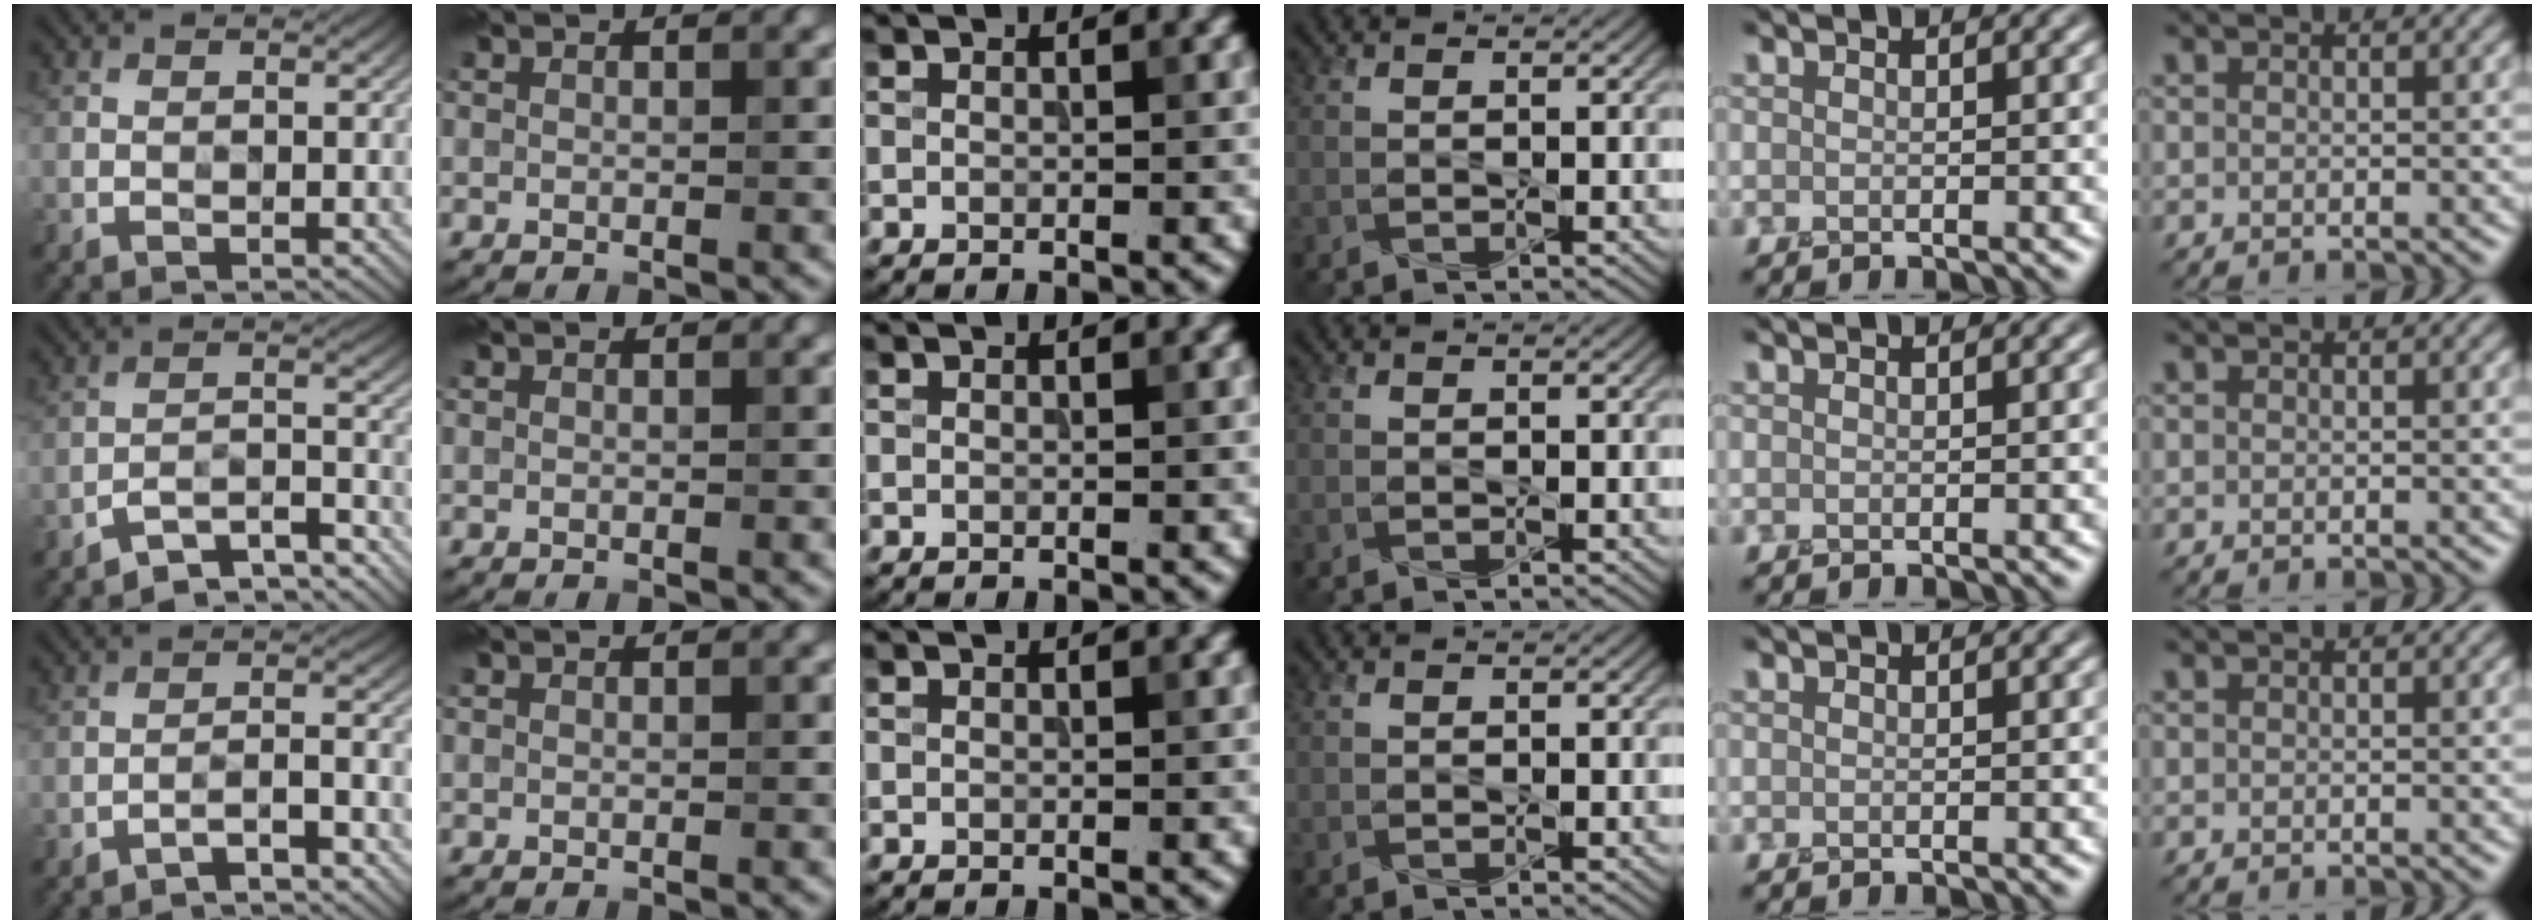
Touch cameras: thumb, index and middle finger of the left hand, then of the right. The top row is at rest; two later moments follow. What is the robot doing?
{"motion": "squeeze", "object": "air blower"}